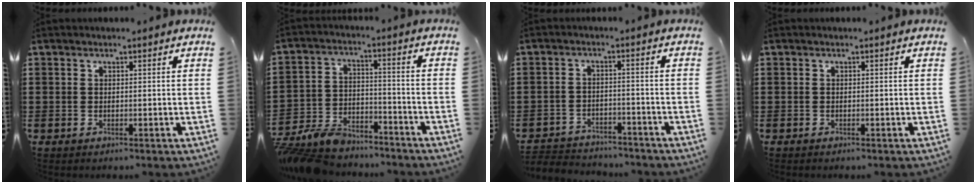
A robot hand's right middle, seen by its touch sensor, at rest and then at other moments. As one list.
[{"total": 7.7, "force": [-7.2, 2.0, 1.8], "torque": [-0.056, 0.012, -0.145]}, {"total": 3.4, "force": [-3.3, 0.9, -0.2], "torque": [-0.005, 0.003, -0.073]}, {"total": 0.0}]